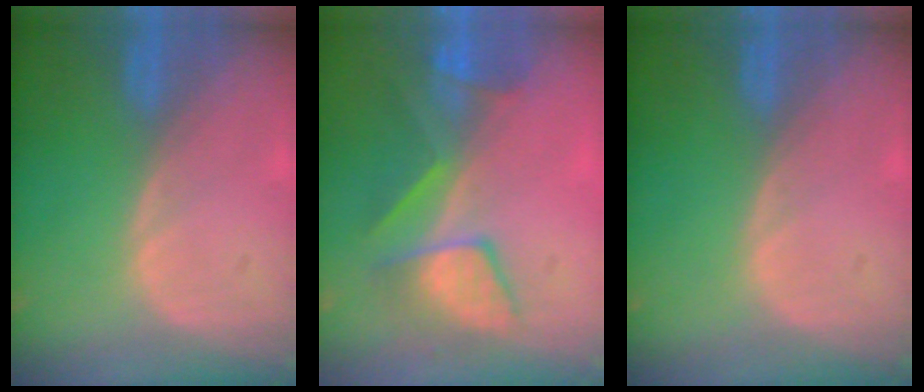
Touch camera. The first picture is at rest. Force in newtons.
{"total": 7.5, "press": 7.4, "slide": 1.1}
{"total": 0.0}